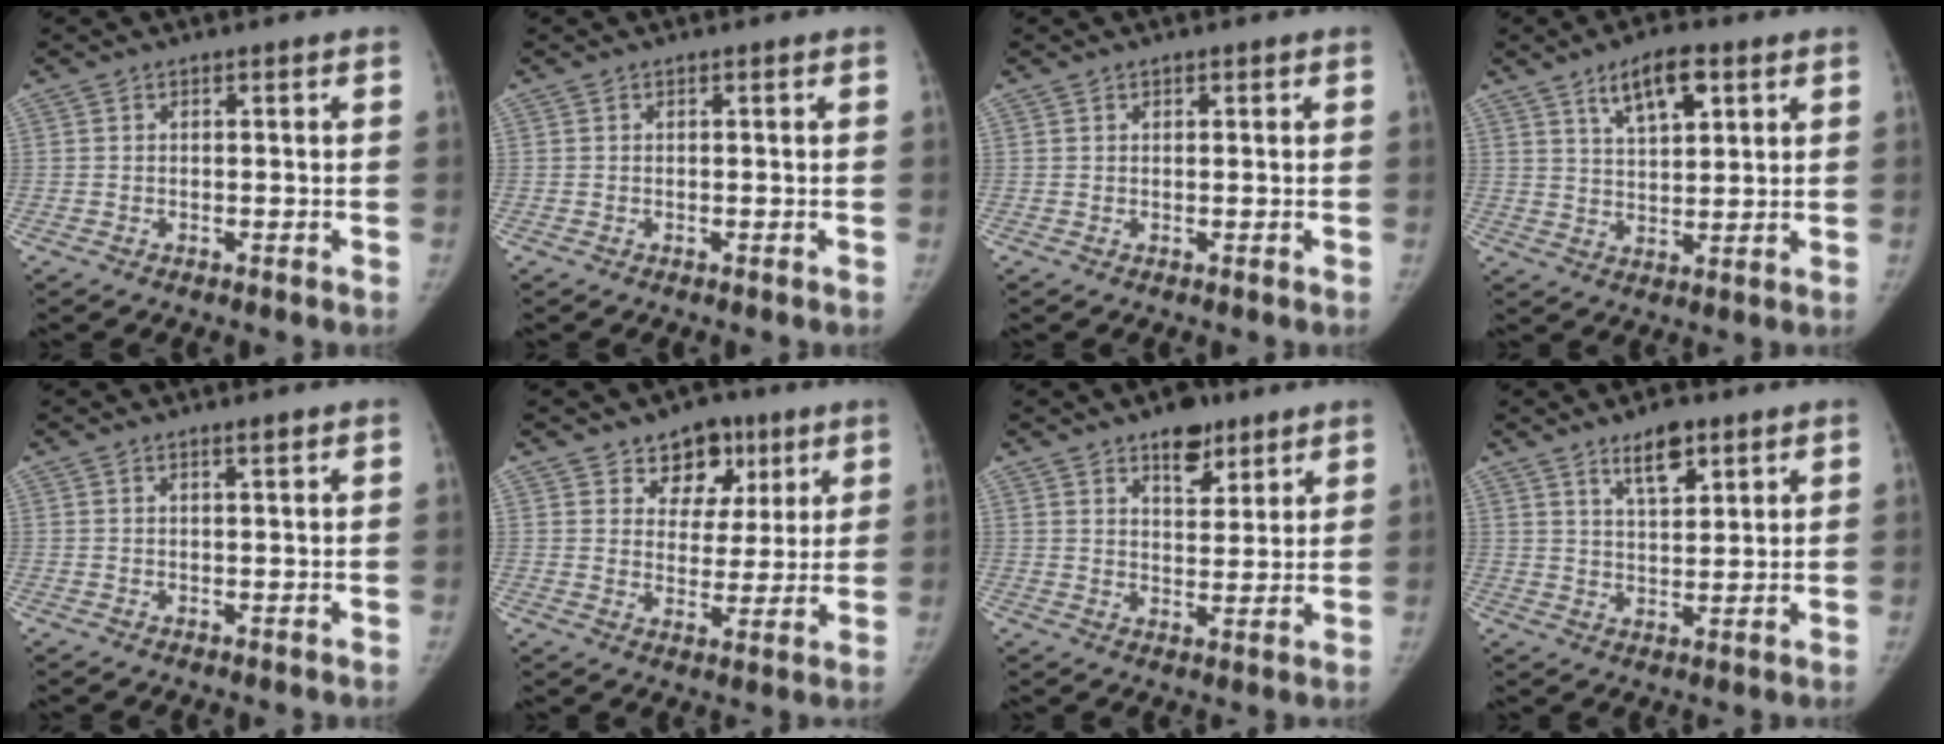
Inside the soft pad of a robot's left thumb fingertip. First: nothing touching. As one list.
[{"total": 0.0}, {"total": 0.6, "force": [0.3, 0.5, 0.1], "torque": [0.002, 0.000, 0.002]}, {"total": 8.6, "force": [4.5, 3.8, 6.3], "torque": [-0.086, -0.020, 0.076]}, {"total": 1.1, "force": [0.8, 0.1, 0.8], "torque": [-0.012, -0.005, 0.014]}, {"total": 9.8, "force": [5.6, 7.3, 3.3], "torque": [-0.003, -0.020, 0.084]}, {"total": 7.9, "force": [5.2, 4.2, 4.2], "torque": [-0.030, -0.028, 0.078]}, {"total": 6.7, "force": [4.3, 2.8, 4.4], "torque": [-0.054, -0.028, 0.072]}]